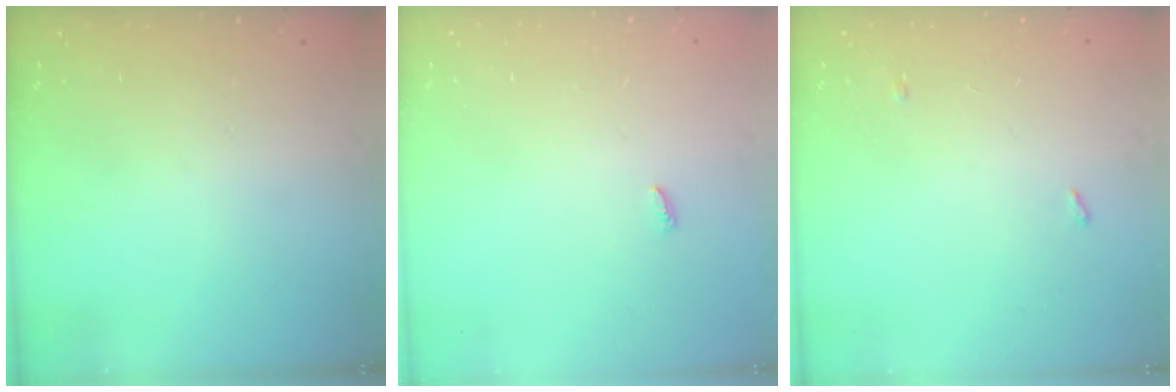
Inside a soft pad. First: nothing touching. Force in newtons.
{"total": 2.4, "press": 2.4, "slide": 0.2}
{"total": 6.9, "press": 2.8, "slide": 6.3}